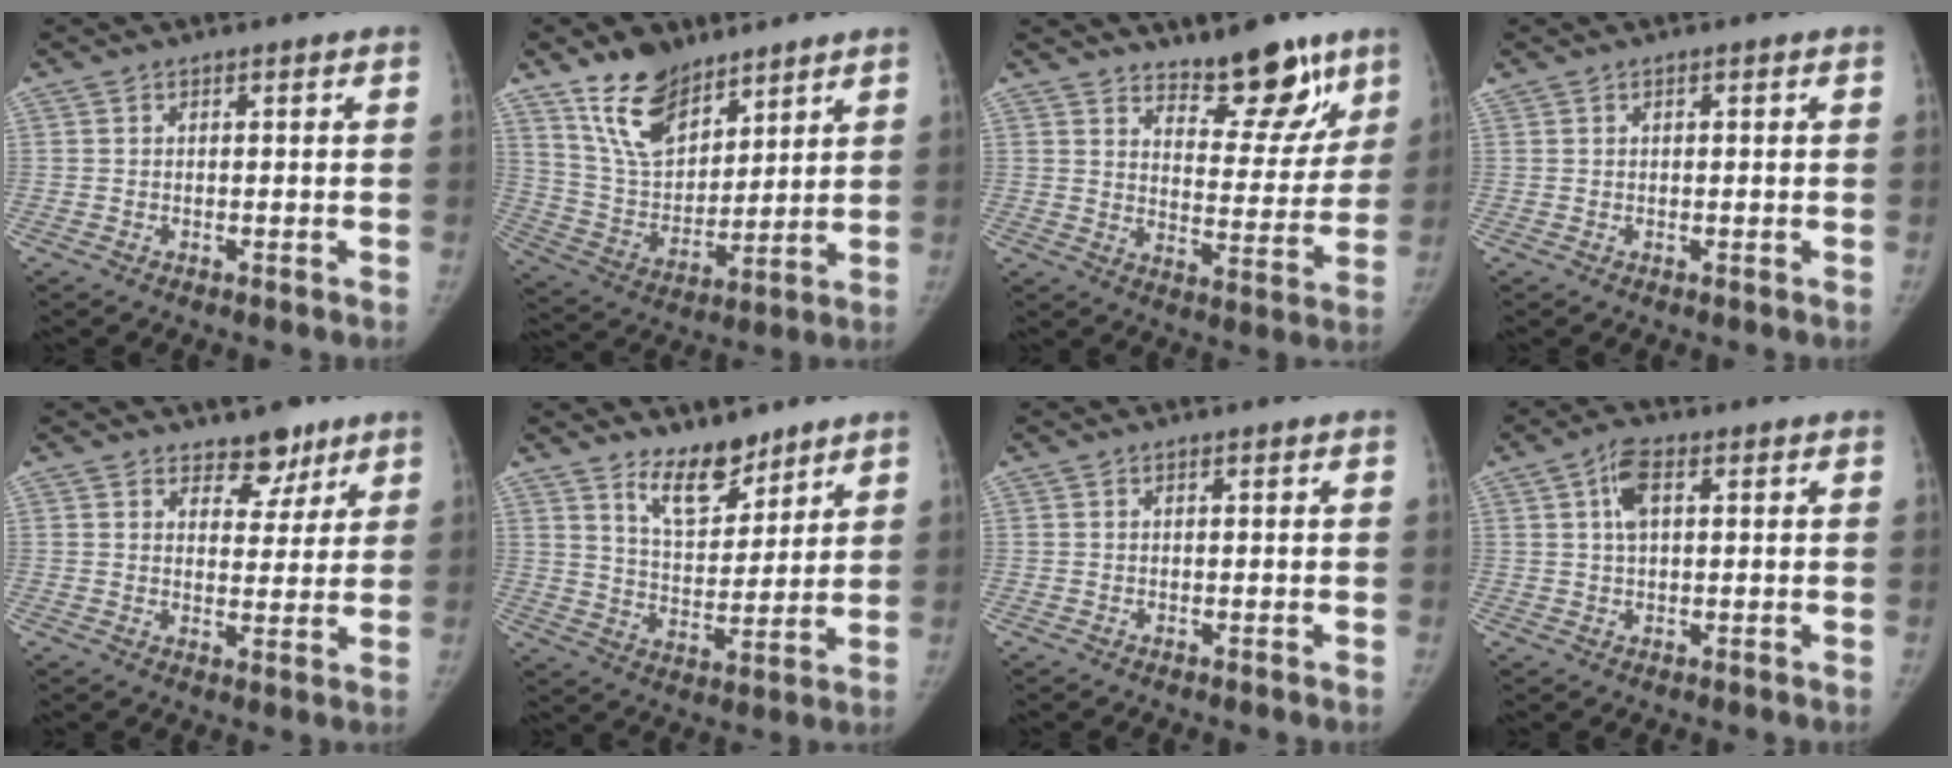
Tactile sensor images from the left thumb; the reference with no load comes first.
{"total": 14.5, "force": [10.0, 7.7, 7.0], "torque": [-0.094, -0.056, 0.200]}
{"total": 13.4, "force": [9.9, 5.6, 7.1], "torque": [-0.041, -0.072, 0.150]}
{"total": 0.6, "force": [0.2, 0.4, 0.4], "torque": [-0.004, 0.001, 0.003]}
{"total": 5.7, "force": [4.2, 3.5, 1.7], "torque": [0.013, -0.026, 0.064]}
{"total": 9.6, "force": [7.3, 4.4, 4.4], "torque": [-0.045, -0.063, 0.135]}
{"total": 0.0}
{"total": 5.2, "force": [1.5, 2.8, 4.1], "torque": [-0.075, 0.009, 0.027]}